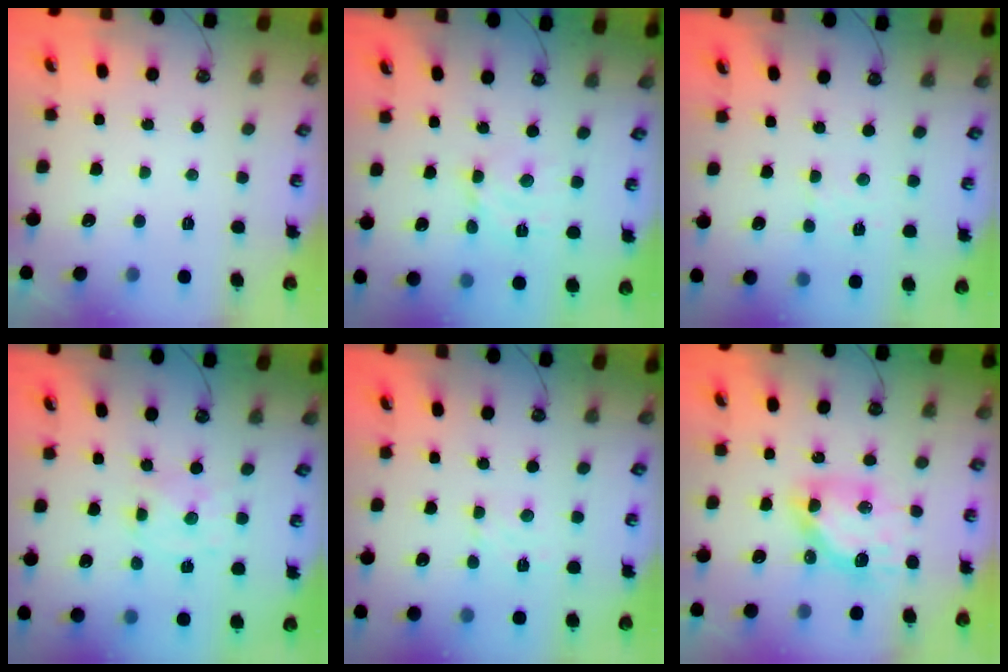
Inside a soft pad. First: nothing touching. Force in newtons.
{"total": 6.1, "press": 6.1, "slide": 0.4}
{"total": 2.8, "press": 2.8, "slide": 0.5}
{"total": 3.9, "press": 3.8, "slide": 1.0}
{"total": 3.4, "press": 3.4, "slide": 0.4}
{"total": 10.5, "press": 10.5, "slide": 1.2}